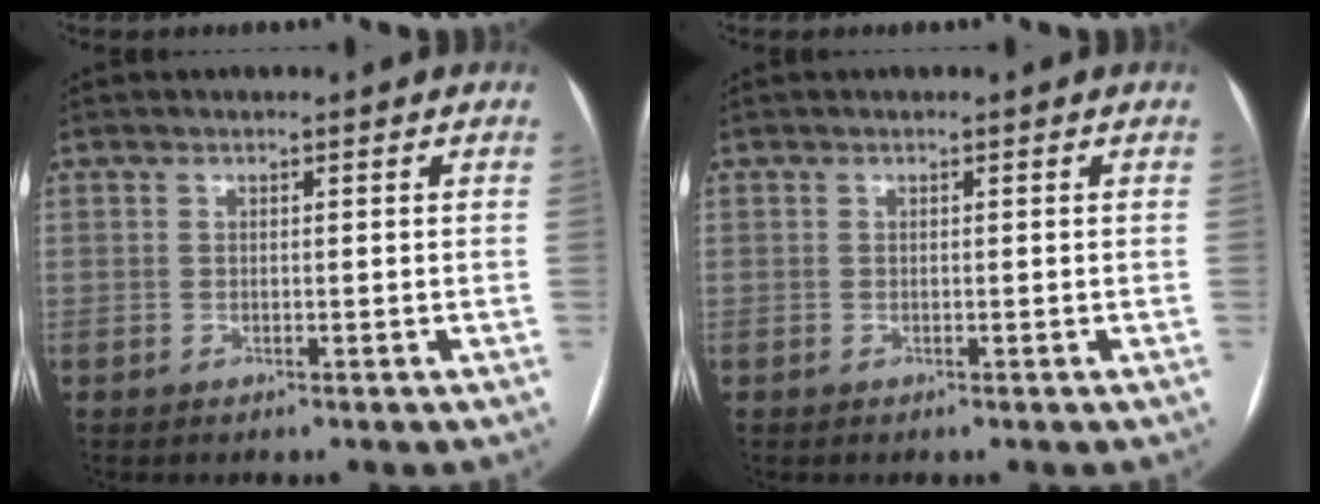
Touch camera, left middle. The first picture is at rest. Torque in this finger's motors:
{"motor_torque": [0.04, 0.15, 0.00, 0.00]}